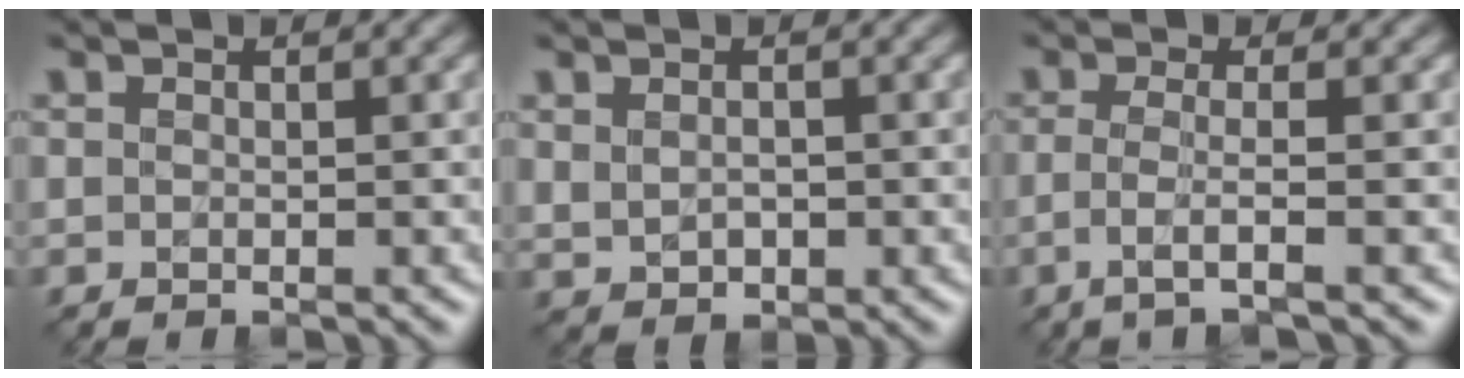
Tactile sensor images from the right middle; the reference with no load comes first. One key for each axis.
{"total": 1.8, "fx": 0.1, "fy": 1.2, "fz": 1.3, "tx": -0.026, "ty": -0.005, "tz": 0.008}
{"total": 2.8, "fx": -0.8, "fy": 0.7, "fz": 2.6, "tx": -0.048, "ty": -0.008, "tz": -0.025}